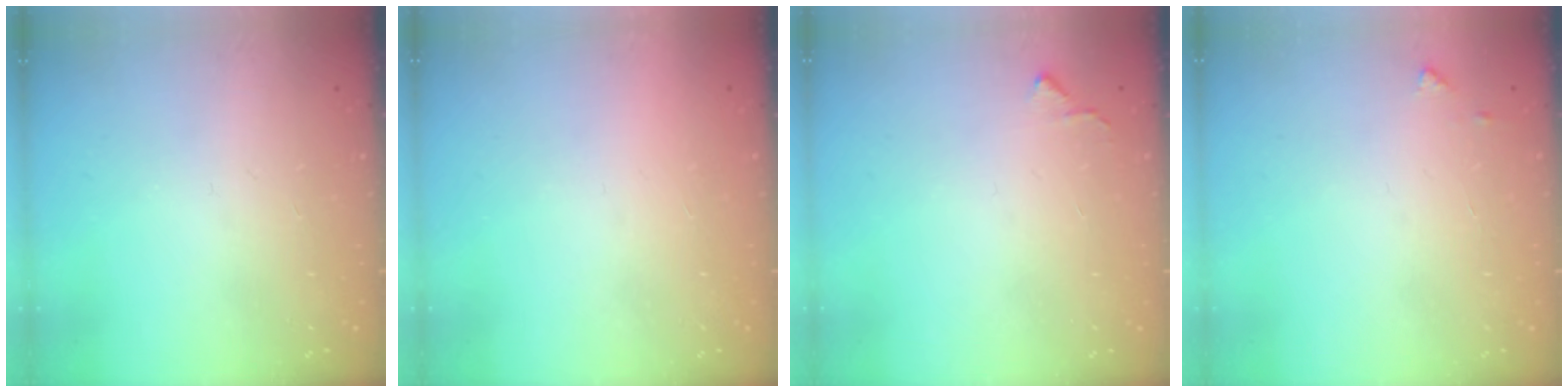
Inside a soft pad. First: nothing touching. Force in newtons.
{"total": 1.5, "press": 1.5, "slide": 0.1}
{"total": 5.1, "press": 5.0, "slide": 0.7}
{"total": 4.5, "press": 4.4, "slide": 0.5}